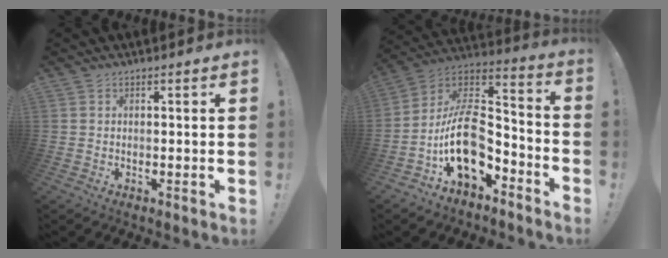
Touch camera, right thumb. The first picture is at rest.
{"total": 19.2, "force": [-6.0, 12.1, 13.6], "torque": [-0.244, 0.026, -0.093]}